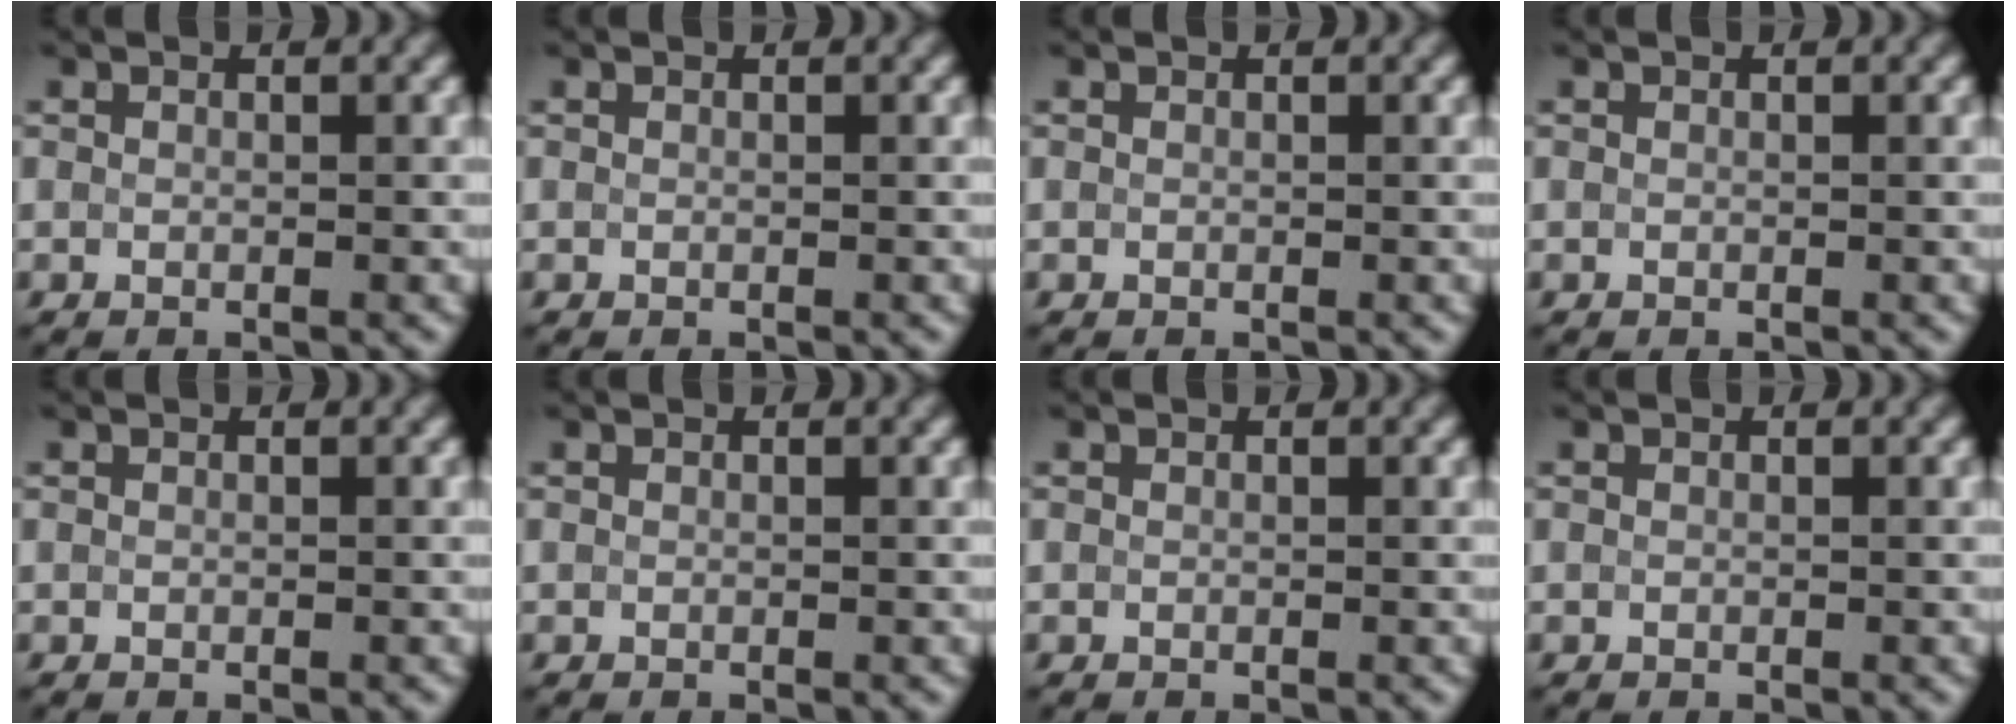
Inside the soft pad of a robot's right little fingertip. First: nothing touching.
{"total": 0.0}
{"total": 0.0}
{"total": 0.0}
{"total": 0.0}
{"total": 0.0}
{"total": 0.0}
{"total": 0.0}